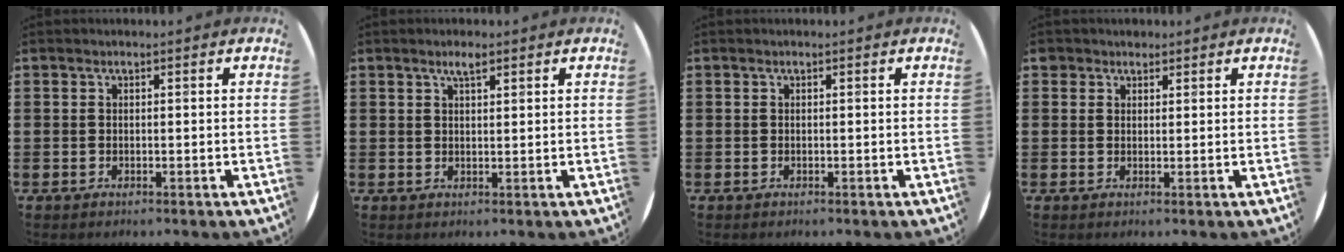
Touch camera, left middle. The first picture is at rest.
{"total": 2.0, "force": [1.6, 0.4, 1.2], "torque": [-0.025, 0.004, 0.027]}
{"total": 0.0}
{"total": 1.6, "force": [1.3, 0.8, 0.1], "torque": [0.006, 0.002, 0.024]}